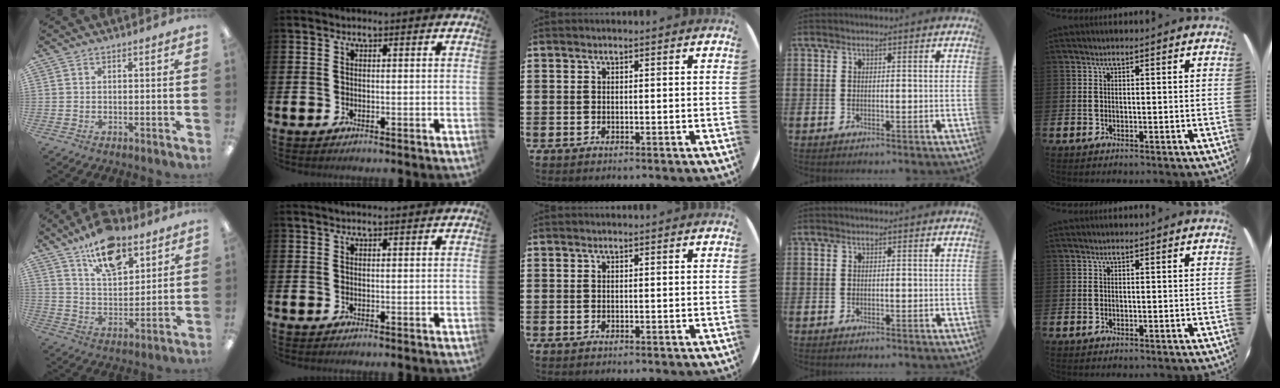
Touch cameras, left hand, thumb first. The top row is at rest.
{"thumb": {"total": 14.8, "force": [10.1, 7.2, 8.1], "torque": [-0.127, -0.047, 0.178]}, "index": {"total": 1.0, "force": [0.9, 0.0, 0.3], "torque": [0.001, -0.002, 0.014]}}